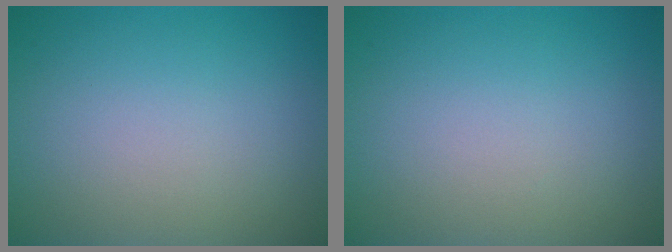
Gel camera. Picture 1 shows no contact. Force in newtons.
{"total": 0.0}